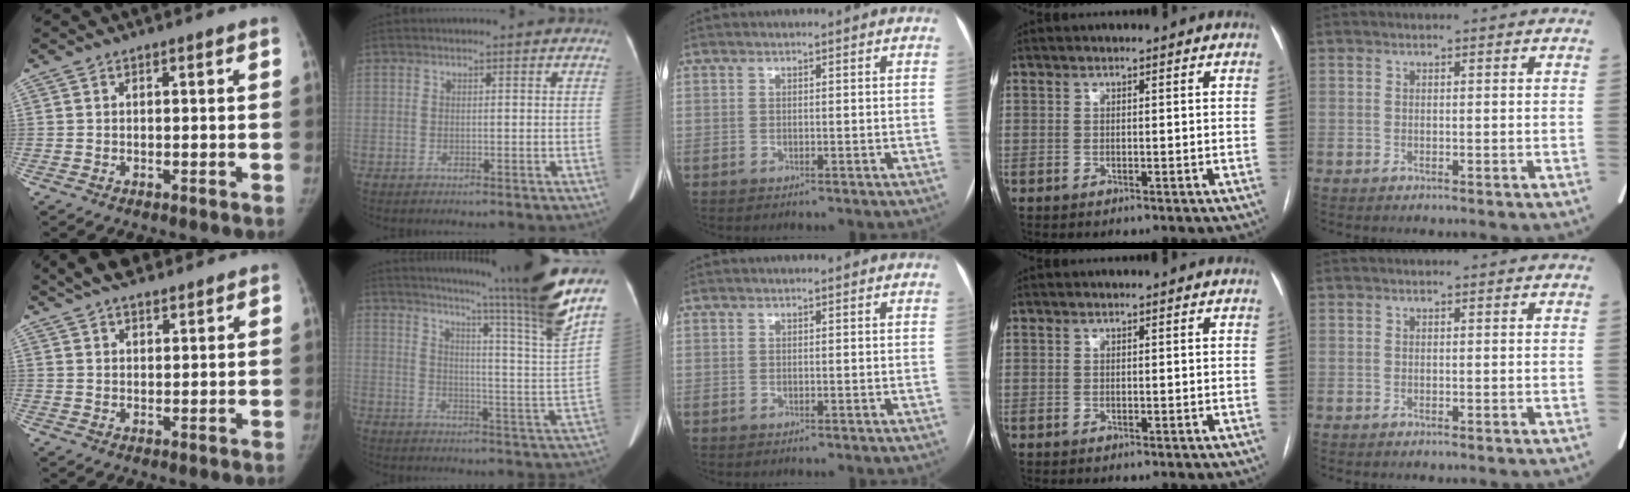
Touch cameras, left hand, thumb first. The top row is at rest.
{"thumb": {"total": 9.5, "force": [7.6, 3.6, 4.4], "torque": [-0.049, 0.001, 0.129]}, "index": {"total": 21.1, "force": [16.8, -3.3, 12.3], "torque": [-0.189, -0.068, 0.216]}}